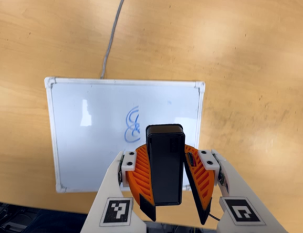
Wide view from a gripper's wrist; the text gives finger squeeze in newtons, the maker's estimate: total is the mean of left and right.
{"total": 8.3, "left": 8.3, "right": 8.4}